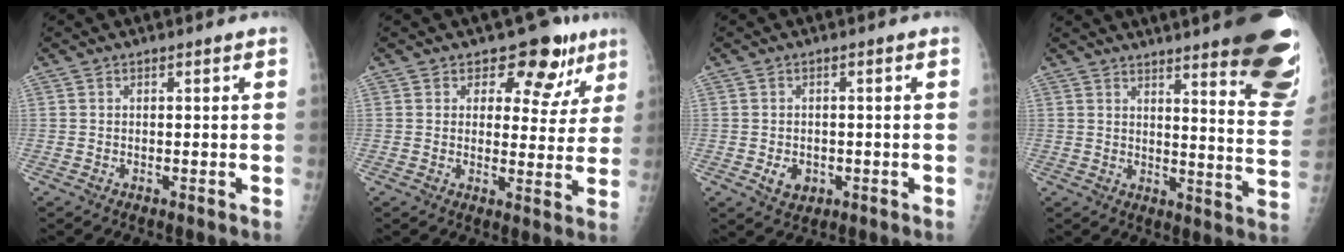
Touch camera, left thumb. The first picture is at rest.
{"total": 9.7, "force": [6.3, 6.3, 4.0], "torque": [0.001, -0.028, 0.070]}
{"total": 3.8, "force": [-1.0, 3.0, 2.1], "torque": [-0.022, 0.002, -0.007]}
{"total": 23.6, "force": [16.5, 3.8, 16.4], "torque": [-0.168, -0.107, 0.196]}